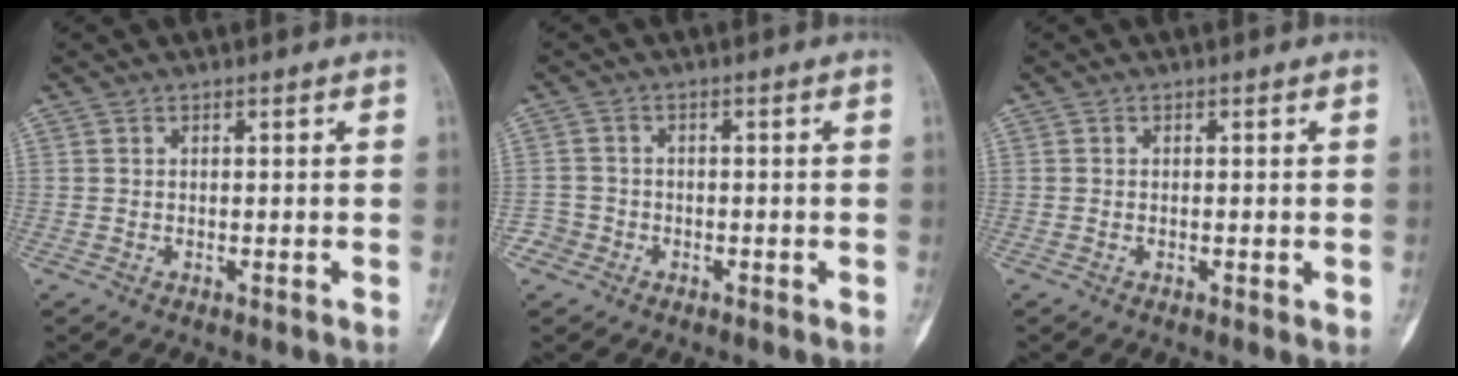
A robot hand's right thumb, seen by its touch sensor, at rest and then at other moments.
{"total": 2.8, "force": [-1.4, 2.3, -0.3], "torque": [0.015, 0.013, -0.034]}
{"total": 1.1, "force": [-0.2, 0.5, 1.0], "torque": [-0.014, -0.002, -0.004]}